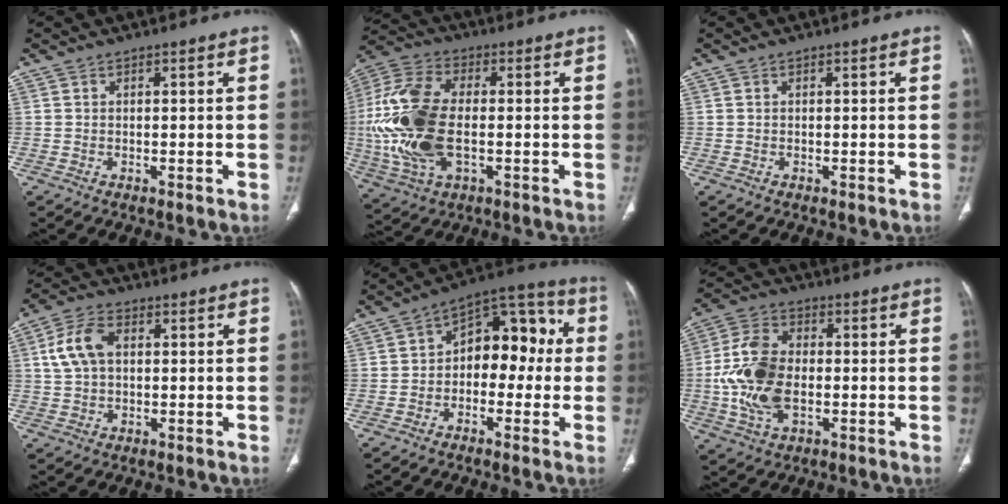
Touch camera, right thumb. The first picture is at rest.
{"total": 19.0, "force": [-1.5, 10.2, 15.9], "torque": [-0.362, 0.004, -0.025]}
{"total": 0.0}
{"total": 7.8, "force": [1.5, 5.0, 5.8], "torque": [-0.120, 0.017, 0.029]}
{"total": 13.0, "force": [0.0, 8.2, 10.0], "torque": [-0.093, 0.049, -0.015]}
{"total": 13.5, "force": [-1.5, 8.0, 10.8], "torque": [-0.220, 0.010, -0.028]}